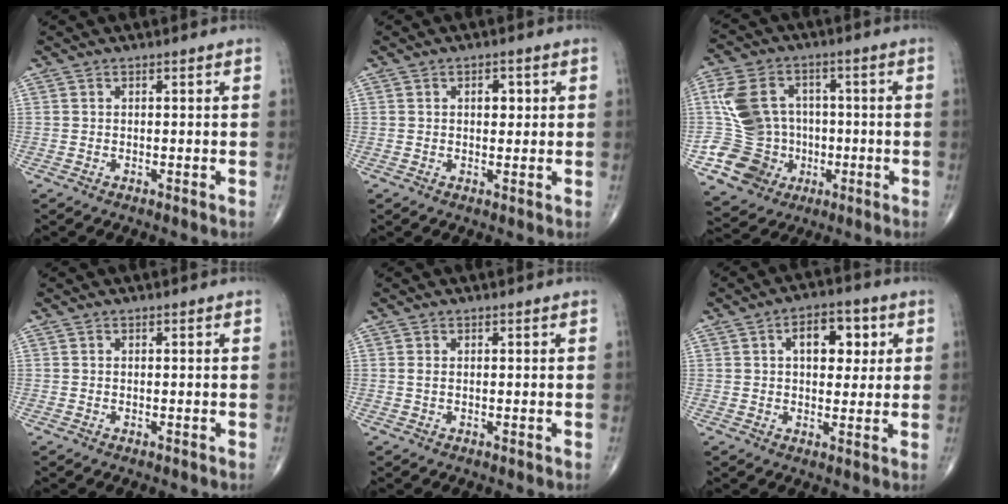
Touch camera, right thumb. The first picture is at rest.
{"total": 2.6, "force": [0.6, 1.7, 1.9], "torque": [-0.012, 0.001, 0.007]}
{"total": 15.6, "force": [-0.8, 13.4, 7.9], "torque": [-0.130, 0.020, -0.003]}
{"total": 0.0}
{"total": 0.8, "force": [0.2, 0.4, 0.7], "torque": [-0.019, -0.001, 0.005]}
{"total": 8.8, "force": [2.5, 5.2, 6.6], "torque": [-0.057, 0.002, 0.034]}